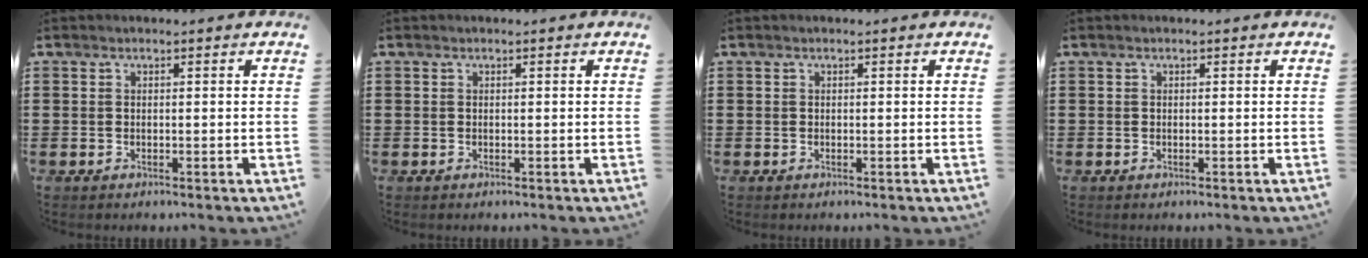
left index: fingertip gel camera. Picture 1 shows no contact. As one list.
[{"total": 0.0}, {"total": 0.0}, {"total": 0.0}]